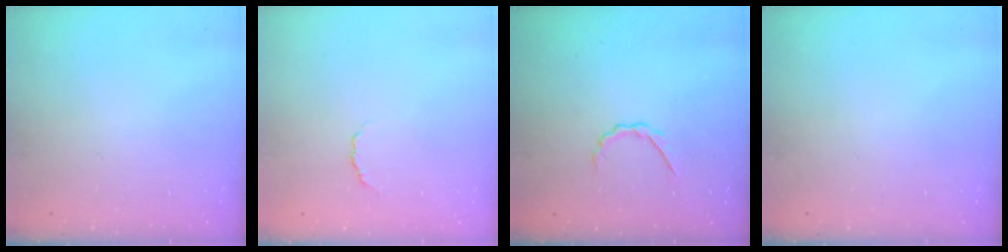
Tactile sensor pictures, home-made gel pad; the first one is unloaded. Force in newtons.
{"total": 2.6, "press": 2.5, "slide": 0.8}
{"total": 2.4, "press": 2.3, "slide": 0.7}
{"total": 0.0}